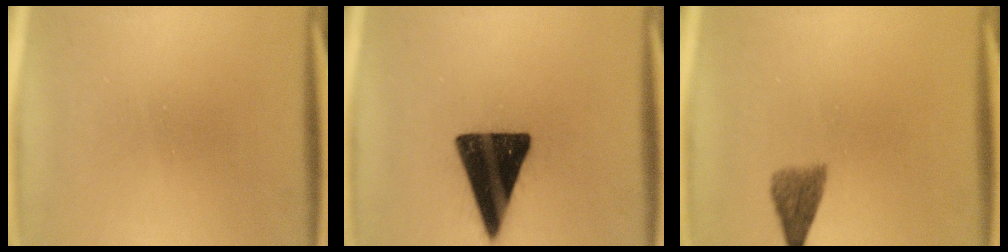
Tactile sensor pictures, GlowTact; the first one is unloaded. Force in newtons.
{"total": 18.3}
{"total": 3.9}